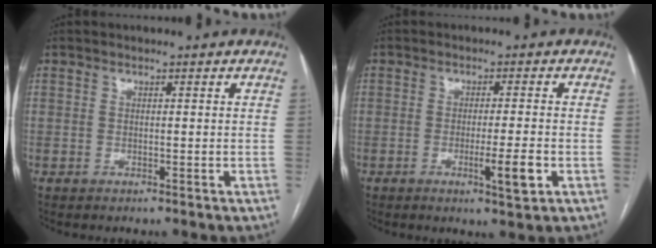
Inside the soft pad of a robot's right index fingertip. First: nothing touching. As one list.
[{"total": 4.4, "force": [-1.6, -0.1, 4.1], "torque": [-0.062, -0.008, -0.022]}]